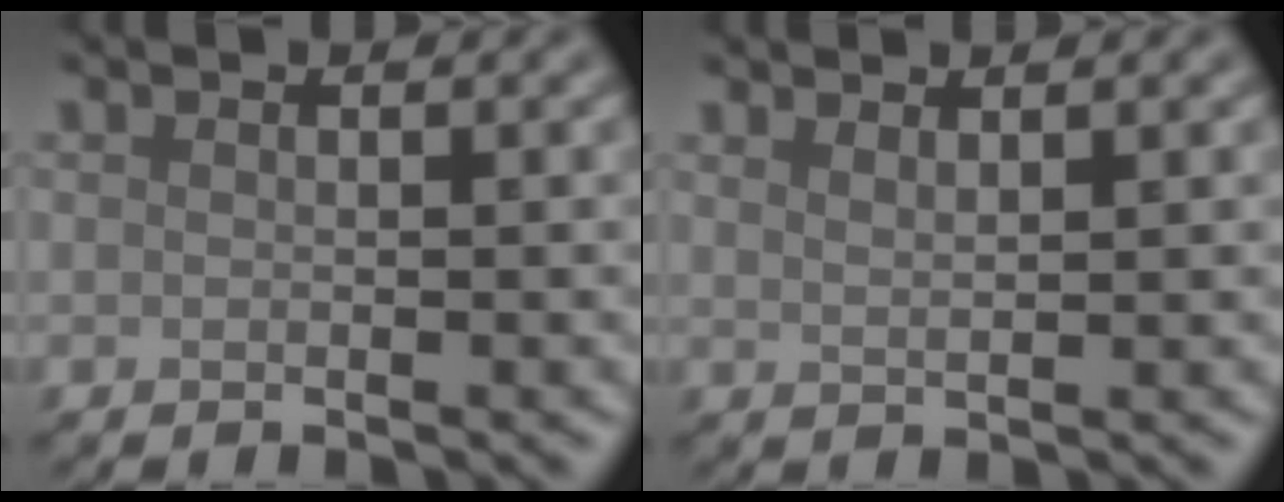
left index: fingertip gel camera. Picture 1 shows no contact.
{"total": 1.5, "force": [1.2, 0.4, 0.8], "torque": [-0.007, 0.002, 0.011]}